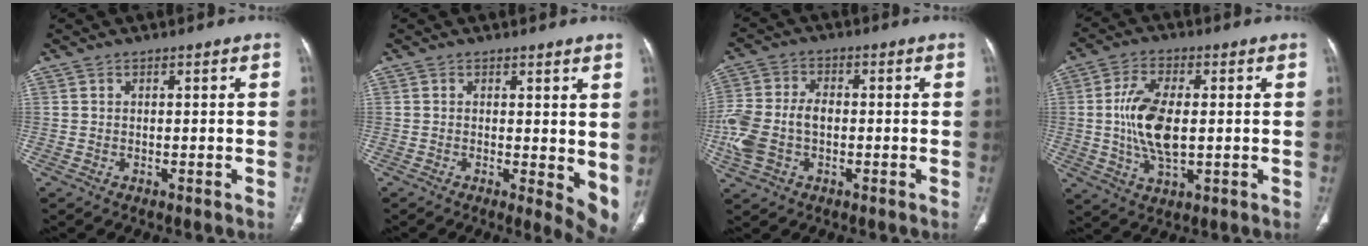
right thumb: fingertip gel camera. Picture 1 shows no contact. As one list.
[{"total": 6.4, "force": [0.7, 2.5, 5.9], "torque": [-0.068, -0.016, 0.010]}, {"total": 10.8, "force": [-1.8, 7.3, 7.8], "torque": [-0.183, 0.025, -0.034]}, {"total": 11.0, "force": [0.2, 5.4, 9.5], "torque": [-0.193, -0.004, 0.008]}]